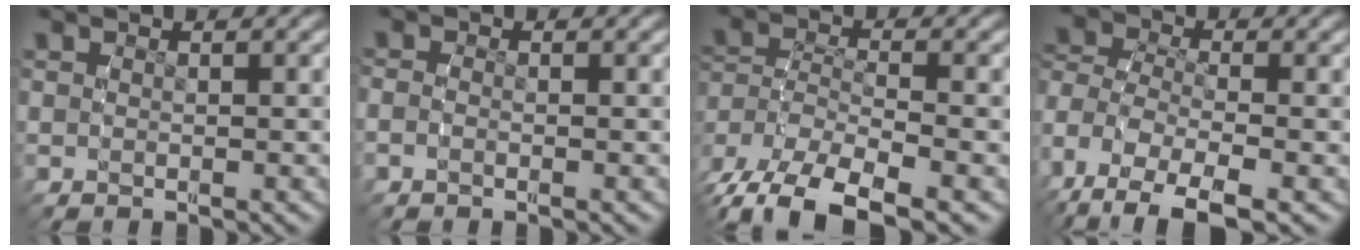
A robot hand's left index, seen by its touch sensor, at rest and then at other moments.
{"total": 1.2, "force": [-0.6, 0.8, 0.6], "torque": [-0.022, -0.006, -0.012]}
{"total": 7.8, "force": [-3.8, 5.2, 4.4], "torque": [-0.109, -0.033, -0.053]}
{"total": 9.2, "force": [-3.8, 6.4, 5.5], "torque": [-0.130, -0.048, -0.045]}